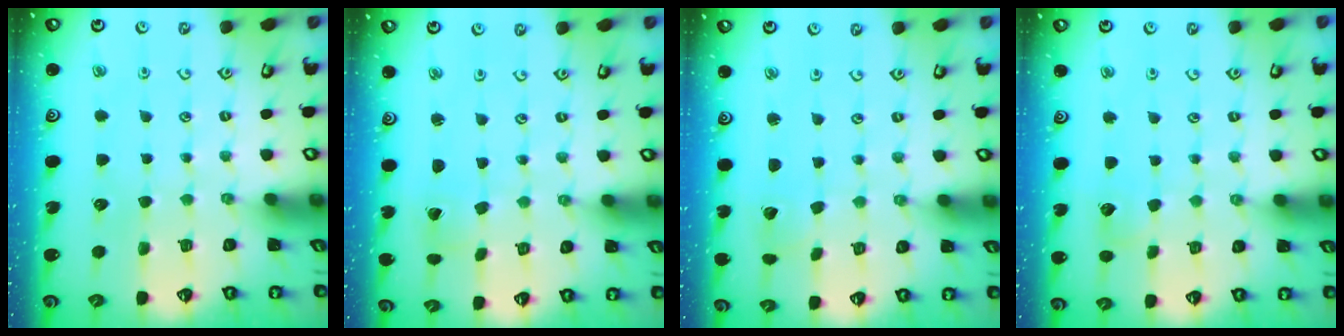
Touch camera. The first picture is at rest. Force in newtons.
{"total": 1.0, "press": 1.0, "slide": 0.0}
{"total": 2.4, "press": 2.4, "slide": 0.2}
{"total": 4.8, "press": 4.7, "slide": 0.4}